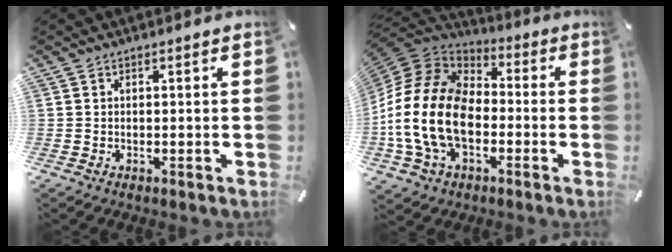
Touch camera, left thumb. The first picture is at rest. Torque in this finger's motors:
{"motor_torque": [1.04, 2.80, 2.77, 0.00, 1.05]}